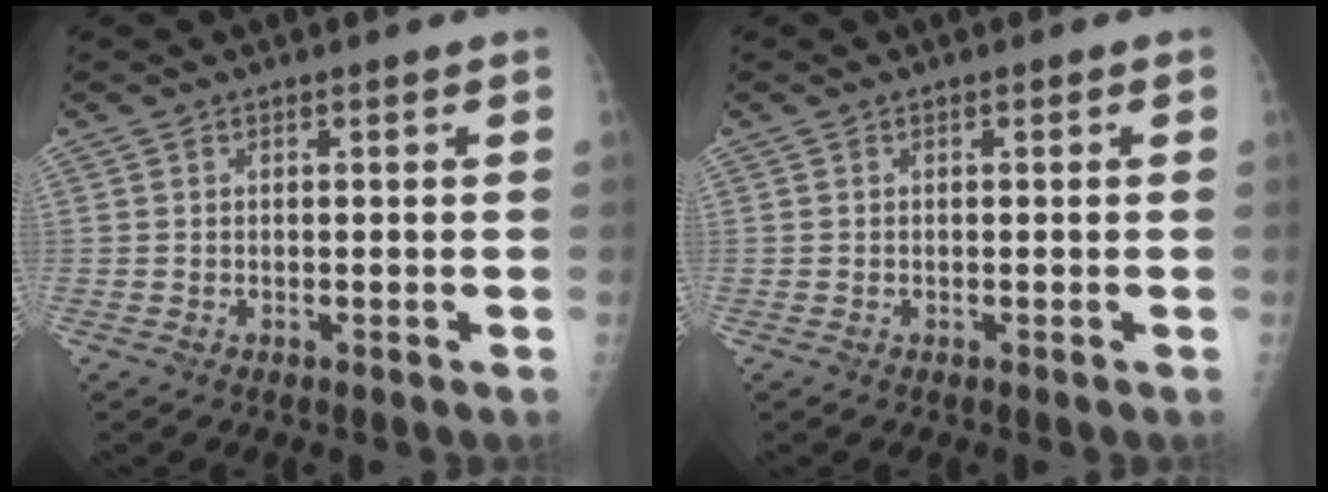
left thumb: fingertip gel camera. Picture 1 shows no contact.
{"total": 0.0}